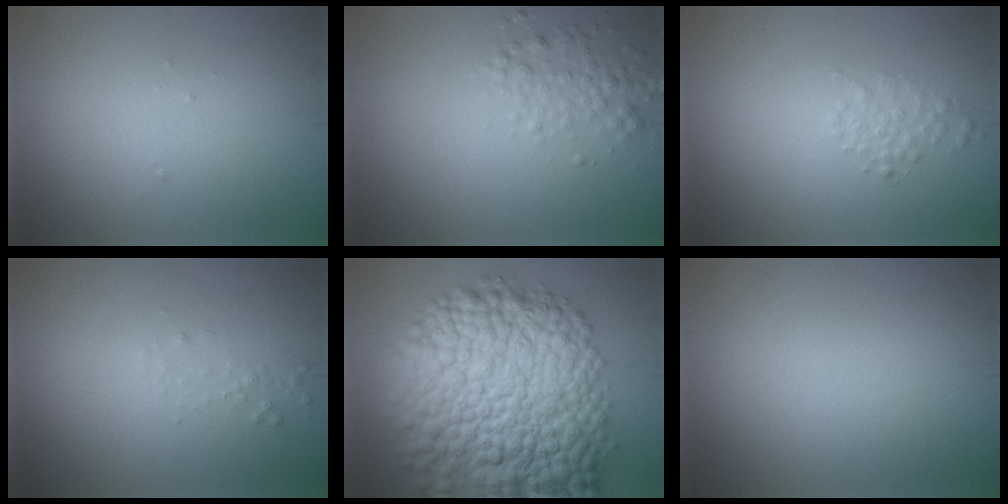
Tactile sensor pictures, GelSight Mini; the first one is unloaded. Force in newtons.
{"total": 2.5, "press": 2.5, "slide": 0.1}
{"total": 1.5, "press": 1.5, "slide": 0.1}
{"total": 0.7, "press": 0.7, "slide": 0.0}
{"total": 16.9, "press": 16.9, "slide": 0.7}
{"total": 0.0}